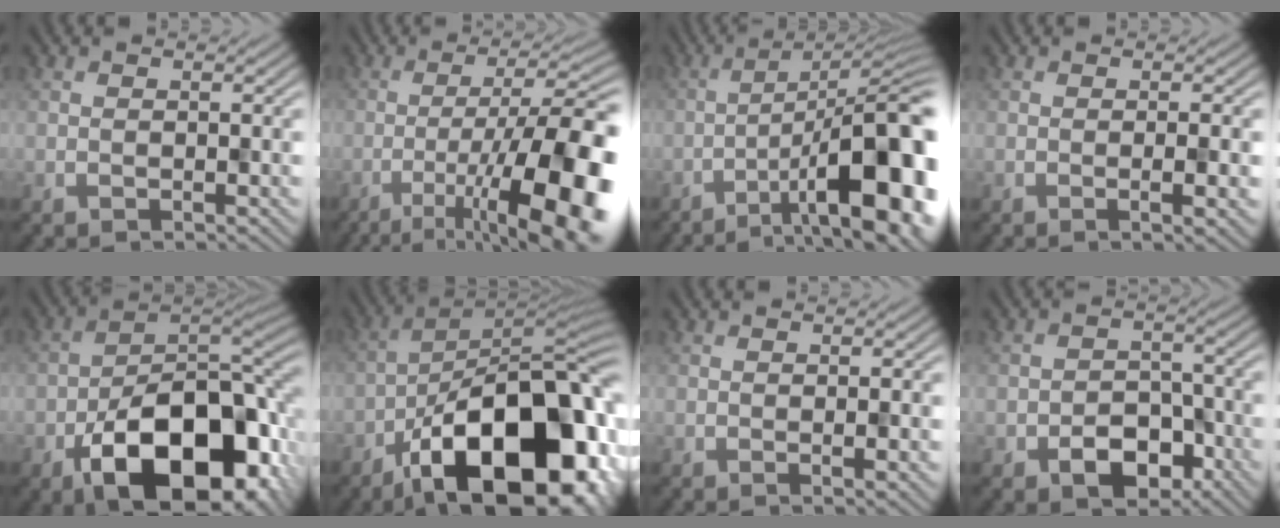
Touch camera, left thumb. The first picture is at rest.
{"total": 16.7, "force": [-6.9, 4.6, 14.6], "torque": [-0.211, 0.002, -0.104]}
{"total": 15.8, "force": [-6.4, 4.6, 13.7], "torque": [-0.171, 0.014, -0.093]}
{"total": 2.6, "force": [-0.7, 0.3, 2.5], "torque": [-0.043, 0.006, -0.015]}
{"total": 18.3, "force": [-8.1, 10.0, 13.0], "torque": [-0.169, -0.030, -0.136]}
{"total": 19.8, "force": [-9.6, 9.1, 14.7], "torque": [-0.202, -0.008, -0.156]}
{"total": 0.9, "force": [-0.1, 0.0, 0.9], "torque": [-0.016, 0.002, -0.001]}
{"total": 5.9, "force": [-3.0, 3.9, 3.4], "torque": [-0.052, -0.005, -0.055]}